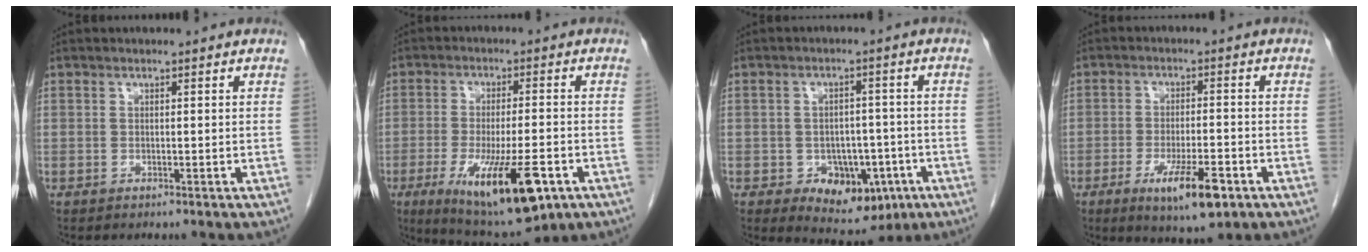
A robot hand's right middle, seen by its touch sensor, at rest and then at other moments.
{"total": 15.7, "force": [-6.9, 3.3, 13.7], "torque": [-0.225, -0.034, -0.097]}
{"total": 8.7, "force": [-3.4, 5.7, 5.7], "torque": [-0.073, 0.005, -0.037]}
{"total": 8.7, "force": [-4.4, 2.0, 7.3], "torque": [-0.126, -0.015, -0.065]}